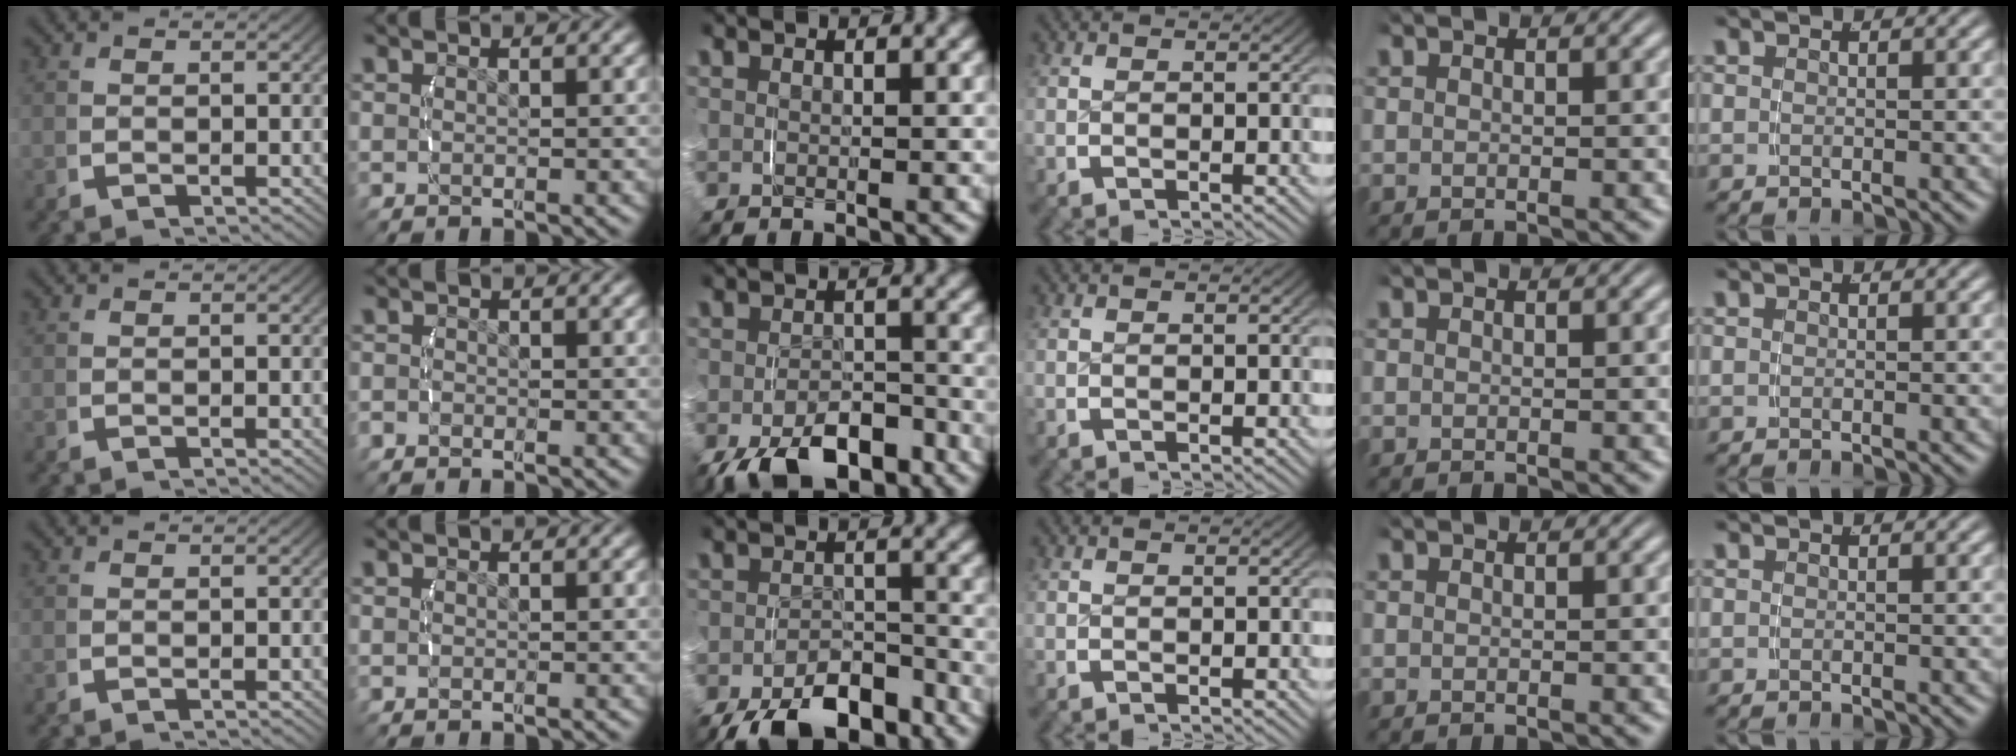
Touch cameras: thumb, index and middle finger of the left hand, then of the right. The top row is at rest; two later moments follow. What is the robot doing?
{"motion": "grasp_and_lifting", "object": "velcro strap"}